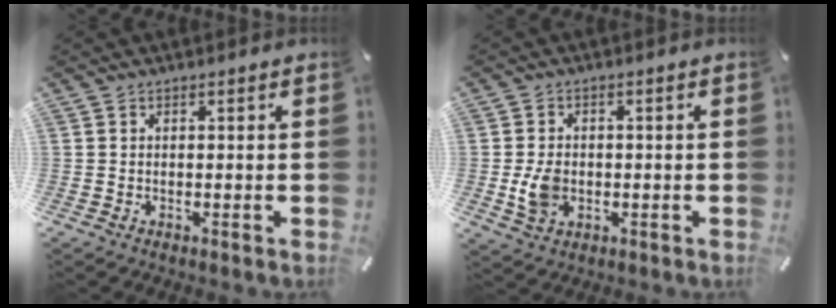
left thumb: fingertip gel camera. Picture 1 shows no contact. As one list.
[{"total": 6.3, "force": [-0.8, 4.8, 4.0], "torque": [-0.086, -0.002, -0.018]}]